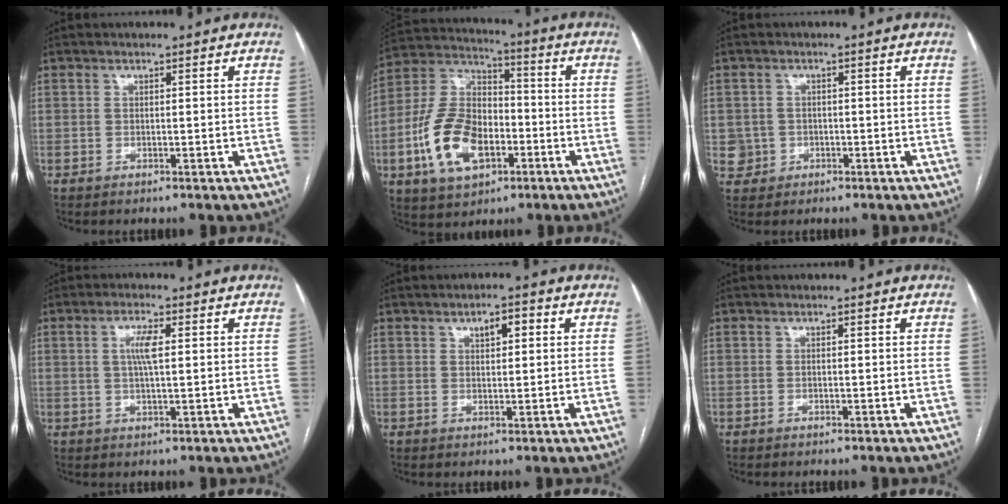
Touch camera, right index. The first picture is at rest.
{"total": 15.2, "force": [-4.9, 8.8, 11.4], "torque": [-0.248, 0.015, -0.086]}
{"total": 3.0, "force": [-0.6, 2.9, -0.1], "torque": [0.011, 0.010, -0.005]}
{"total": 4.0, "force": [0.9, 0.7, 3.8], "torque": [-0.074, 0.003, 0.017]}
{"total": 3.0, "force": [1.2, 1.2, 2.5], "torque": [-0.040, 0.008, 0.020]}
{"total": 0.0}